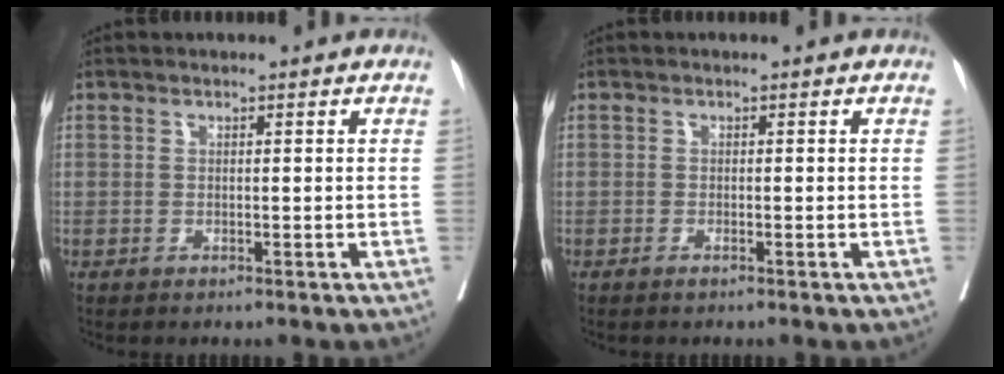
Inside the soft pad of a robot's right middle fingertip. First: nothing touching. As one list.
[{"total": 0.8, "force": [-0.5, 0.0, 0.6], "torque": [-0.015, -0.002, -0.010]}]